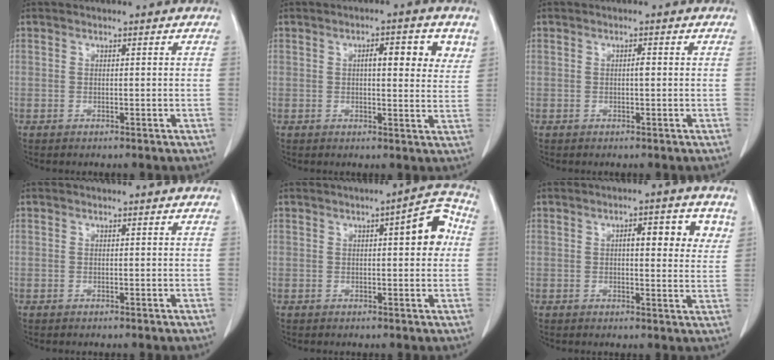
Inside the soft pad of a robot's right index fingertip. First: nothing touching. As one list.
[{"total": 6.6, "force": [2.6, 1.8, 5.8], "torque": [-0.078, 0.006, 0.031]}, {"total": 0.8, "force": [0.0, 0.1, 0.8], "torque": [-0.017, 0.000, 0.000]}, {"total": 0.0}, {"total": 6.5, "force": [1.2, 1.7, 6.2], "torque": [-0.077, 0.019, 0.009]}, {"total": 7.0, "force": [2.6, 2.0, 6.2], "torque": [-0.081, 0.008, 0.029]}]